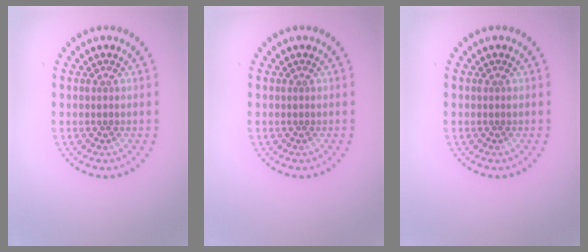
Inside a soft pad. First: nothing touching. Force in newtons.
{"total": 0.0}
{"total": 0.0}